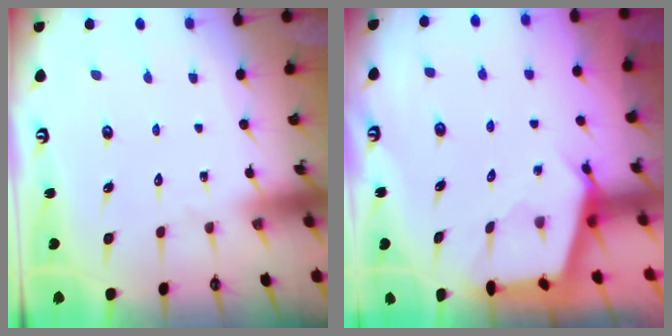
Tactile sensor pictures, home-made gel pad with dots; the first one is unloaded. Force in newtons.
{"total": 2.7, "press": 2.6, "slide": 0.3}